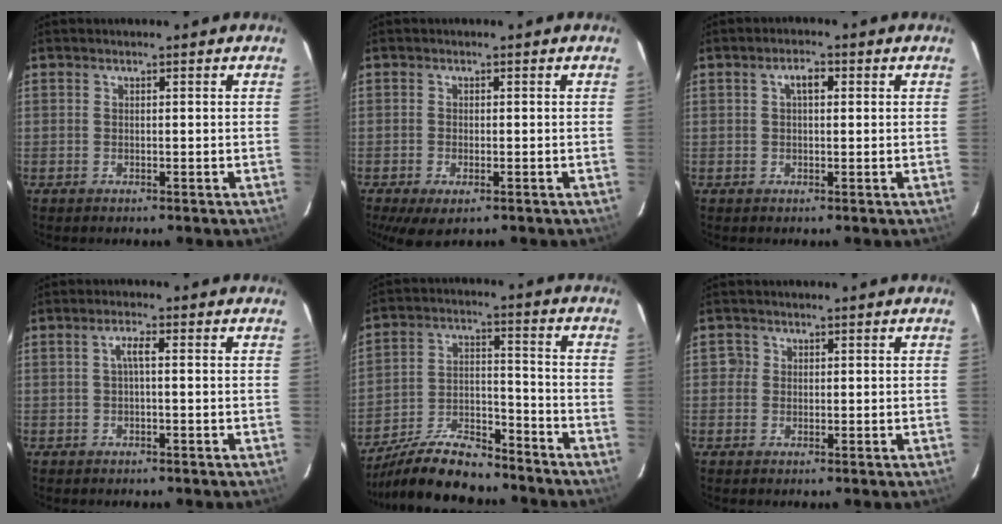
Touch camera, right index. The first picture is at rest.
{"total": 4.8, "force": [-2.6, 2.2, 3.4], "torque": [-0.073, -0.019, -0.043]}
{"total": 2.6, "force": [0.6, 1.3, 2.1], "torque": [-0.038, 0.011, 0.010]}
{"total": 2.0, "force": [-0.1, 0.3, 2.0], "torque": [-0.039, 0.007, -0.003]}
{"total": 15.6, "force": [-13.3, 4.6, 6.6], "torque": [-0.144, 0.005, -0.226]}
{"total": 1.6, "force": [-0.1, 1.6, 0.1], "torque": [0.005, 0.008, -0.004]}